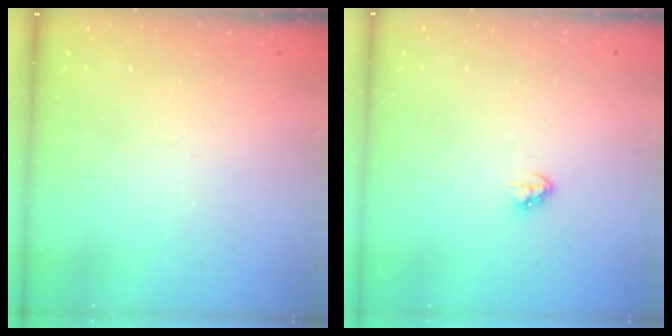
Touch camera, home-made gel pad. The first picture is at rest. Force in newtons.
{"total": 3.4, "press": 3.4, "slide": 0.3}